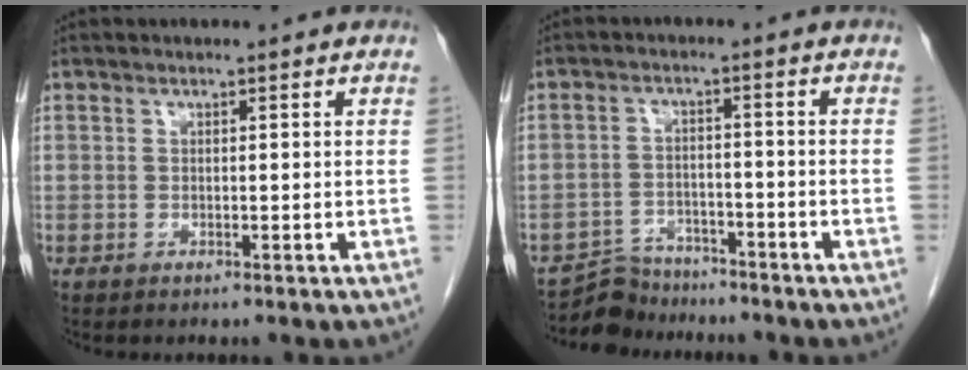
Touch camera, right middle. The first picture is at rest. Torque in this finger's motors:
{"motor_torque": [0.36, -0.58, -0.03, -0.03]}